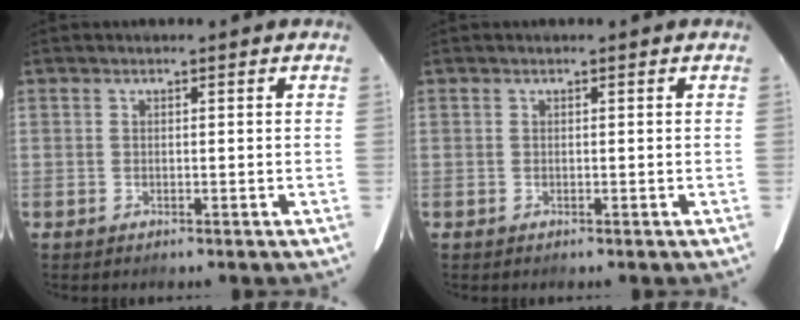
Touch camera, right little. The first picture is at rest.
{"total": 0.0}